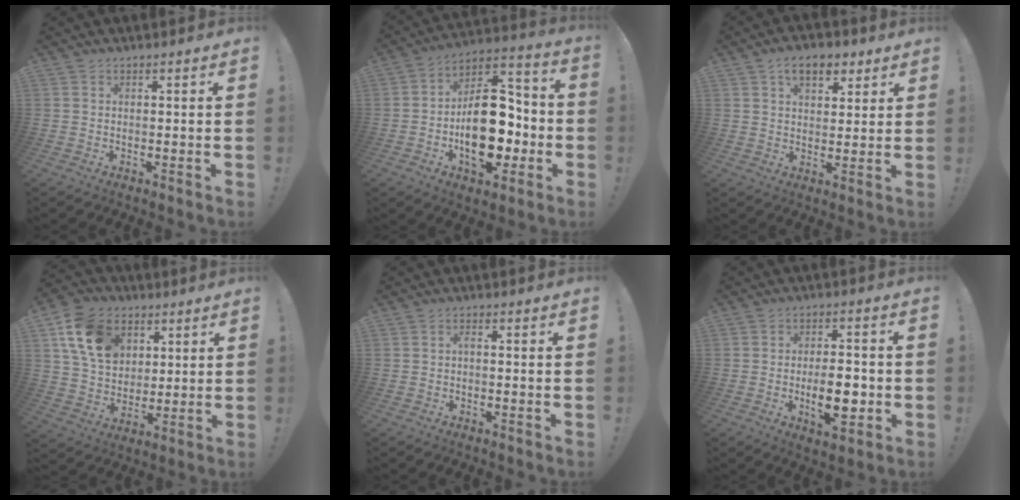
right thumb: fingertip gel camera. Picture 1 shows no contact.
{"total": 21.1, "force": [-5.1, 13.0, 15.8], "torque": [-0.234, 0.036, -0.068]}
{"total": 8.5, "force": [4.6, 5.2, 4.9], "torque": [-0.062, -0.010, 0.083]}
{"total": 16.2, "force": [6.8, 12.0, 8.5], "torque": [-0.138, -0.015, 0.138]}
{"total": 1.0, "force": [-0.4, 0.1, 0.9], "torque": [-0.024, 0.006, -0.008]}
{"total": 10.7, "force": [-2.6, 4.7, 9.2], "torque": [-0.143, 0.003, -0.046]}